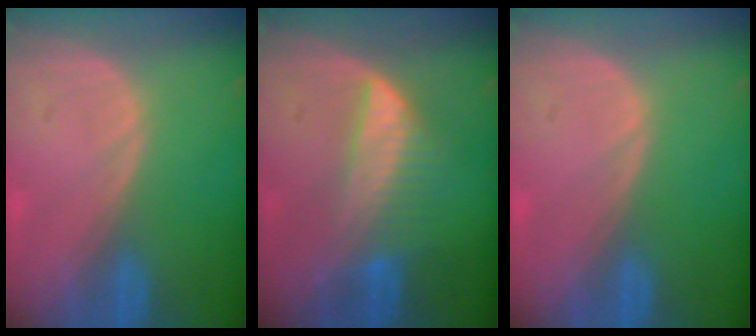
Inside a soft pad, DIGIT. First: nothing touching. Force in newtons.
{"total": 6.5, "press": 5.9, "slide": 2.7}
{"total": 0.0}